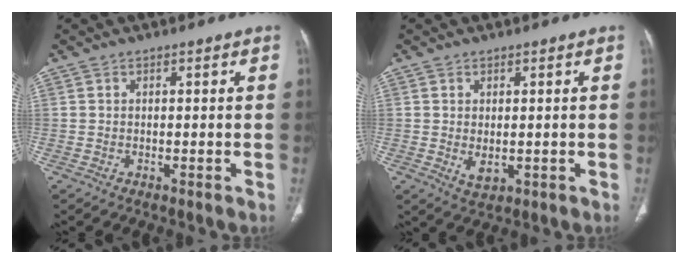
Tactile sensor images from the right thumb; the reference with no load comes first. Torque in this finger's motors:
{"motor_torque": [-0.43, 0.55, 0.34, 0.40, 0.12]}